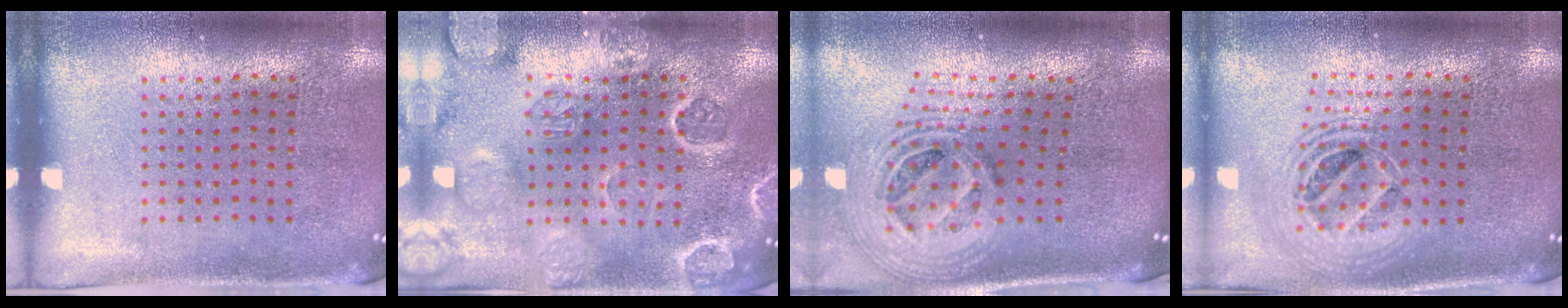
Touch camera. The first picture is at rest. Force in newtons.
{"total": 3.3, "press": 3.1, "slide": 1.0}
{"total": 2.5, "press": 1.8, "slide": 1.7}
{"total": 2.0, "press": 1.7, "slide": 1.2}